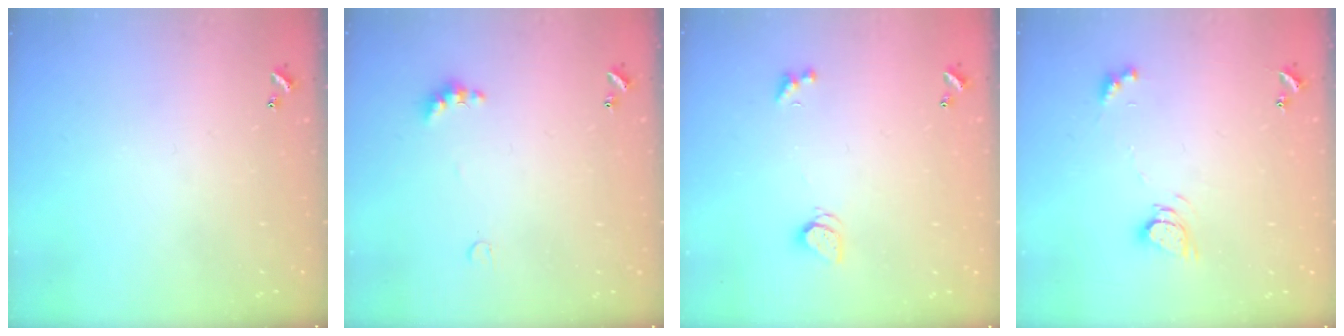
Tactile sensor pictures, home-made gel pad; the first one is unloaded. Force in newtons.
{"total": 3.2, "press": 3.1, "slide": 0.8}
{"total": 2.0, "press": 2.0, "slide": 0.3}
{"total": 5.9, "press": 5.9, "slide": 0.5}